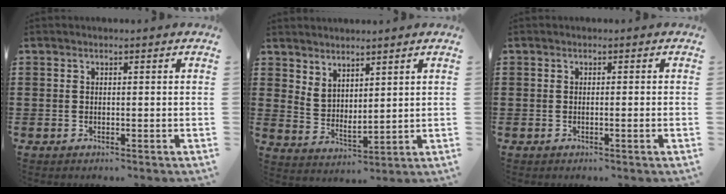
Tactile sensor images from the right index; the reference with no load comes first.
{"total": 3.5, "force": [3.4, 0.8, -0.2], "torque": [-0.009, -0.014, 0.064]}
{"total": 0.6, "force": [-0.2, -0.2, 0.5], "torque": [-0.008, -0.002, -0.004]}